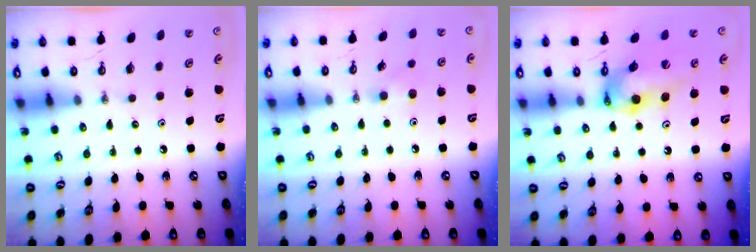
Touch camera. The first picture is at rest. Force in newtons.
{"total": 6.4, "press": 6.3, "slide": 1.0}
{"total": 10.8, "press": 10.7, "slide": 1.5}